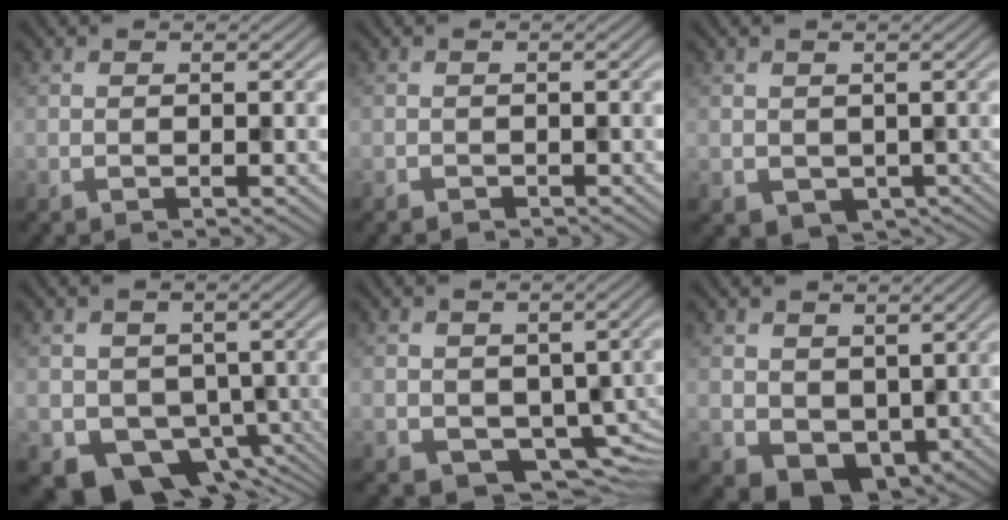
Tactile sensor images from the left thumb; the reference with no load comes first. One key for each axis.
{"total": 0.7, "fx": -0.5, "fy": 0.0, "fz": -0.4, "tx": 0.012, "ty": -0.002, "tz": -0.007}
{"total": 1.9, "fx": 0.1, "fy": 1.8, "fz": 0.6, "tx": -0.017, "ty": -0.017, "tz": 0.013}
{"total": 7.0, "fx": -1.7, "fy": 5.9, "fz": 3.3, "tx": -0.059, "ty": -0.040, "tz": -0.020}
{"total": 5.4, "fx": -1.4, "fy": 4.0, "fz": 3.4, "tx": -0.059, "ty": -0.036, "tz": -0.006}
{"total": 4.8, "fx": 1.0, "fy": 3.9, "fz": 2.6, "tx": -0.053, "ty": -0.021, "tz": 0.028}